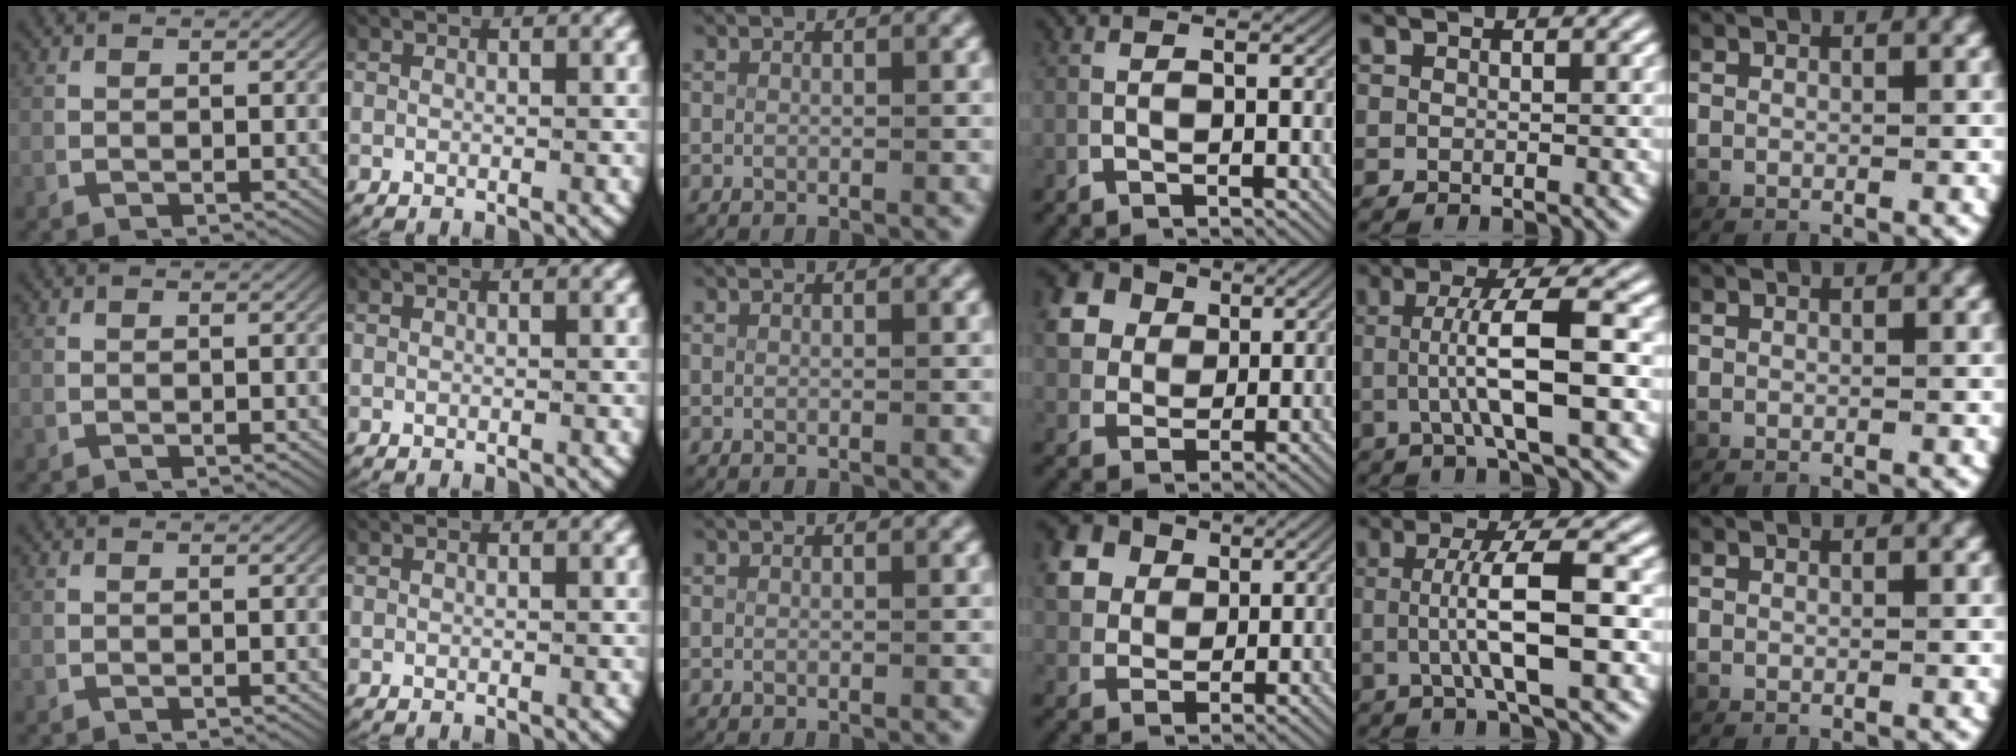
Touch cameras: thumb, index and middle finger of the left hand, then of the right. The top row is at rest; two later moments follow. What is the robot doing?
{"motion": "lift_and_place", "object": "card"}